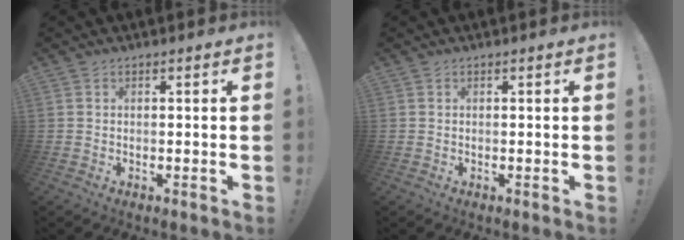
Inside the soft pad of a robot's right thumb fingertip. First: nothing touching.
{"total": 0.0}